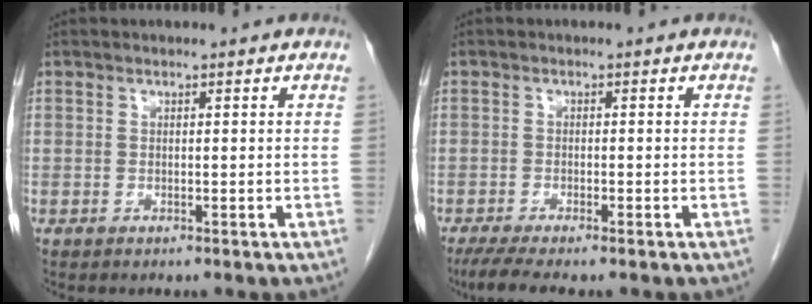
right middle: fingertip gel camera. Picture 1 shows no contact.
{"total": 5.1, "force": [-3.9, 0.5, 3.2], "torque": [-0.055, -0.013, -0.064]}